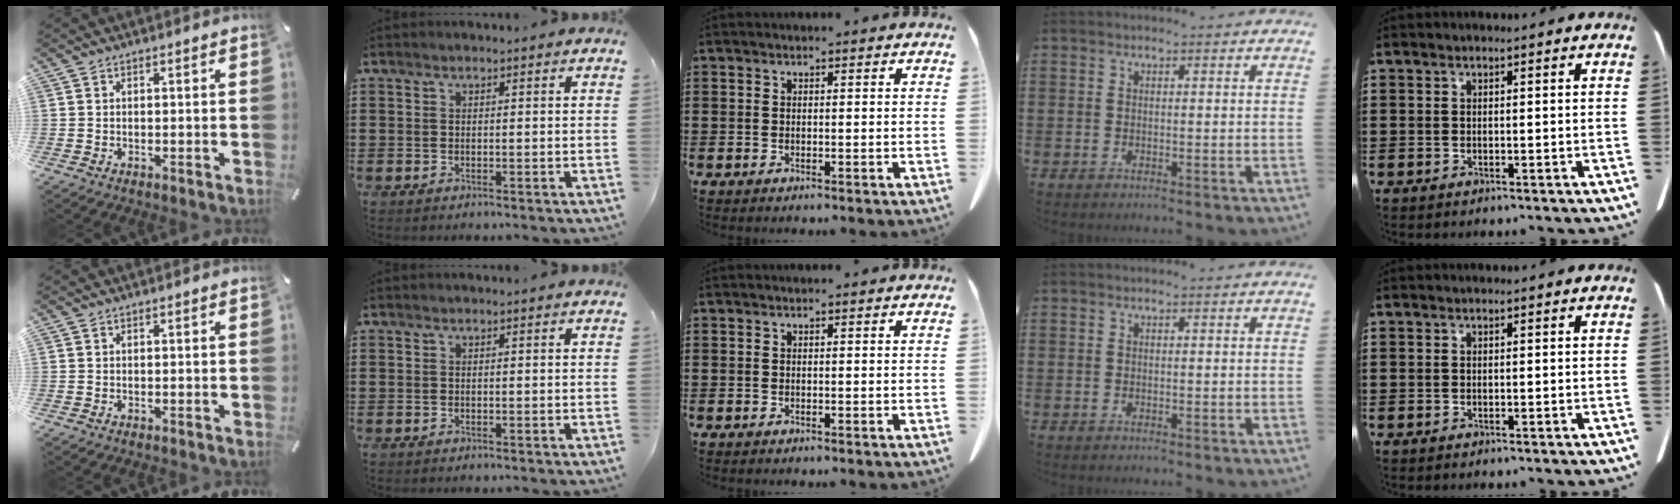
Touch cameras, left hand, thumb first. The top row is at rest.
{}